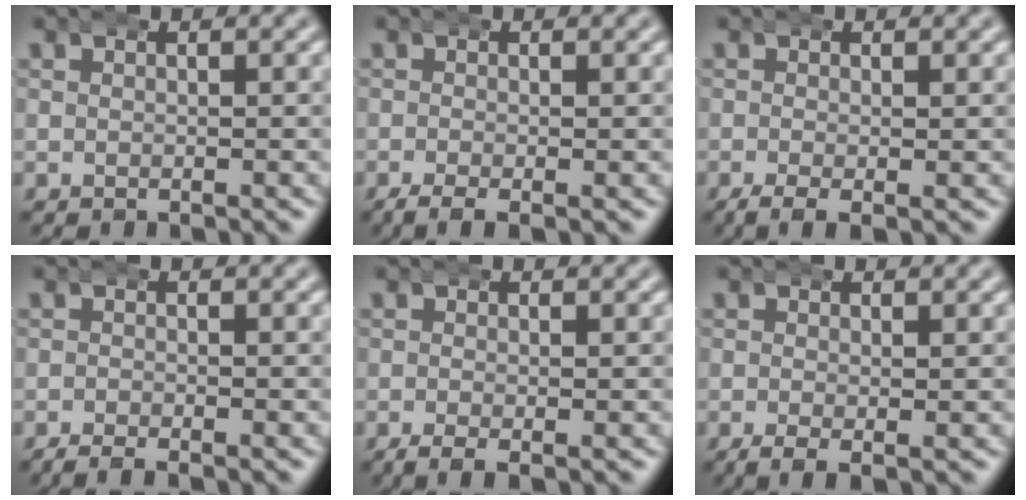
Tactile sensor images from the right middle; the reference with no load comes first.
{"total": 2.3, "force": [-1.7, 0.5, 1.5], "torque": [-0.028, -0.007, -0.026]}
{"total": 2.4, "force": [-1.5, 0.6, 1.7], "torque": [-0.032, -0.009, -0.022]}
{"total": 1.5, "force": [-1.4, 0.1, 0.5], "torque": [-0.012, -0.004, -0.024]}
{"total": 2.1, "force": [-1.4, 0.4, 1.5], "torque": [-0.027, -0.005, -0.022]}
{"total": 2.0, "force": [-1.2, 0.5, 1.6], "torque": [-0.031, -0.008, -0.017]}